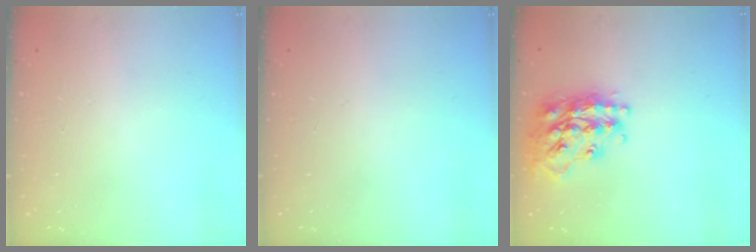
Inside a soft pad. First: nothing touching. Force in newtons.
{"total": 0.0}
{"total": 21.9, "press": 21.8, "slide": 1.8}